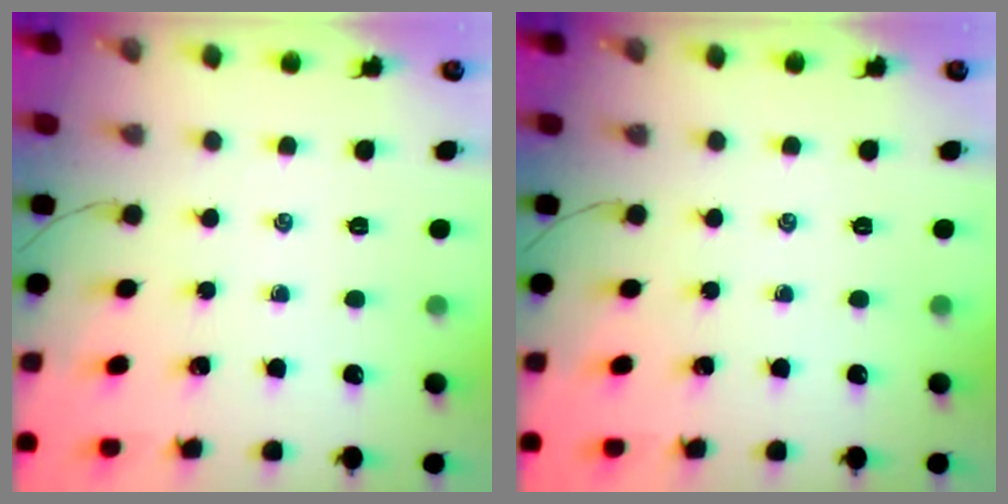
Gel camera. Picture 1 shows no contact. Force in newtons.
{"total": 0.0}